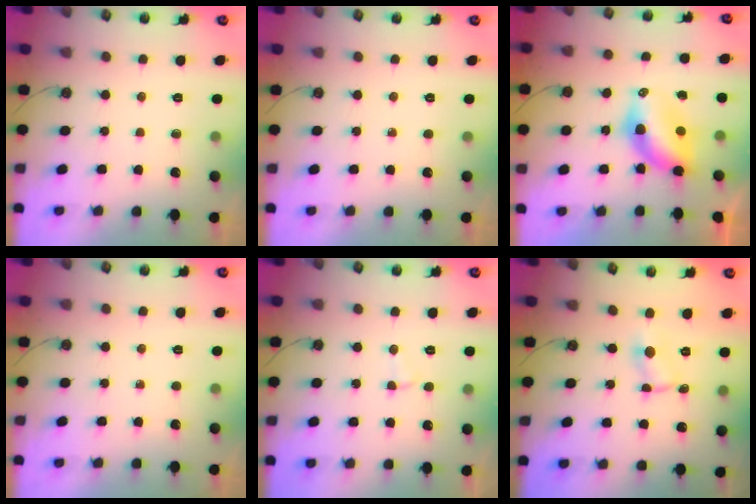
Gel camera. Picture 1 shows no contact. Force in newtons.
{"total": 0.0}
{"total": 8.9, "press": 8.1, "slide": 3.8}
{"total": 0.0}
{"total": 2.5, "press": 2.5, "slide": 0.5}
{"total": 1.9, "press": 1.9, "slide": 0.2}